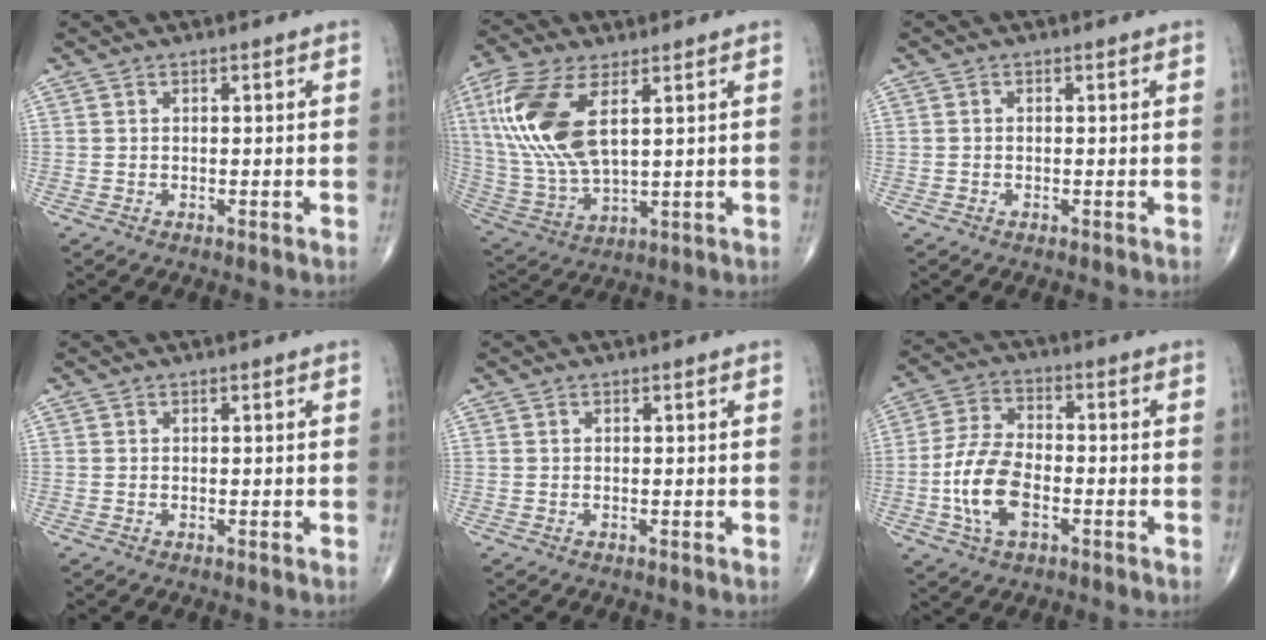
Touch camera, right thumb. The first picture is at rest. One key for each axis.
{"total": 16.8, "fx": 5.2, "fy": 7.6, "fz": 14.1, "tx": -0.314, "ty": -0.011, "tz": 0.108}
{"total": 0.0}
{"total": 0.0}
{"total": 0.0}
{"total": 11.2, "fx": -3.2, "fy": 6.1, "fz": 8.9, "tx": -0.178, "ty": 0.018, "tz": -0.064}